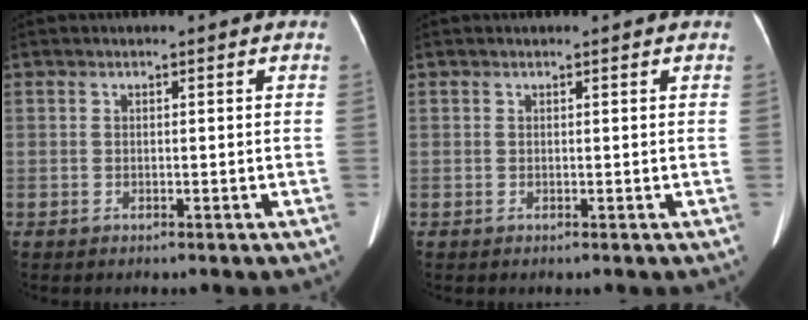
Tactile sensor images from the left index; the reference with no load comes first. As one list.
[{"total": 0.7, "force": [0.7, 0.1, 0.2], "torque": [-0.009, 0.005, 0.008]}]